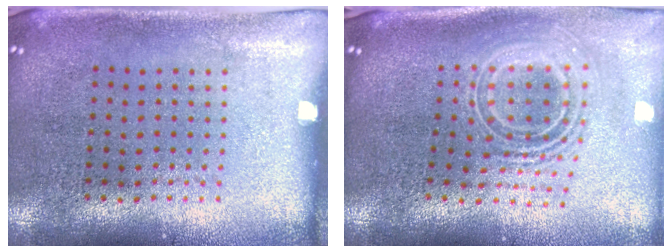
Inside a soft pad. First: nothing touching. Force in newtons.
{"total": 2.5, "press": 1.8, "slide": 1.8}